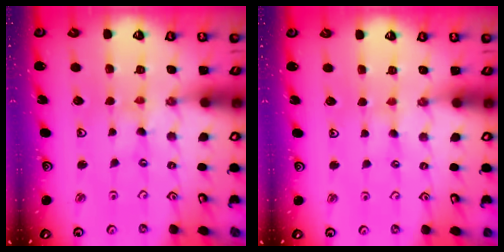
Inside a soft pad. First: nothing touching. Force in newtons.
{"total": 2.1, "press": 2.1, "slide": 0.4}